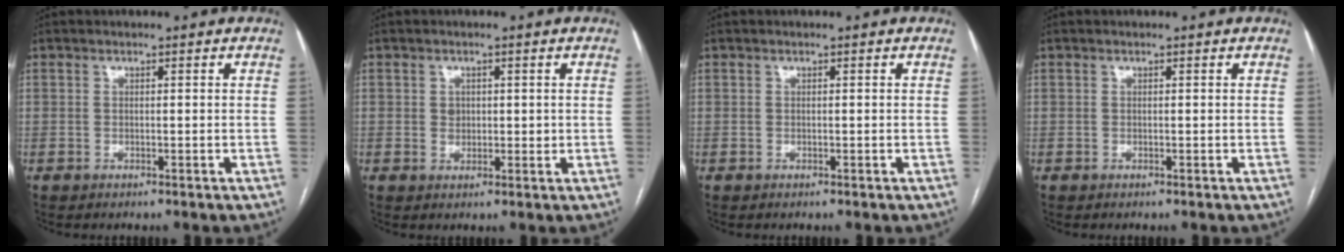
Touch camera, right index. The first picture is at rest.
{"total": 2.3, "force": [0.5, 1.9, 1.2], "torque": [-0.016, 0.000, 0.010]}
{"total": 0.0}
{"total": 0.0}